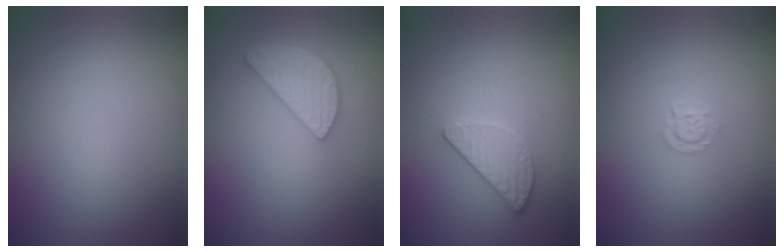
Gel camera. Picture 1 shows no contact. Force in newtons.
{"total": 3.5, "press": 3.0, "slide": 1.7}
{"total": 2.4, "press": 2.2, "slide": 0.9}
{"total": 1.3, "press": 1.3, "slide": 0.2}